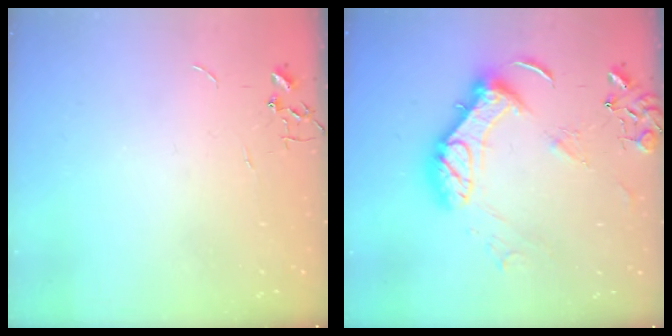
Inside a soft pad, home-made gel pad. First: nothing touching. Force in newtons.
{"total": 16.9, "press": 16.7, "slide": 2.1}